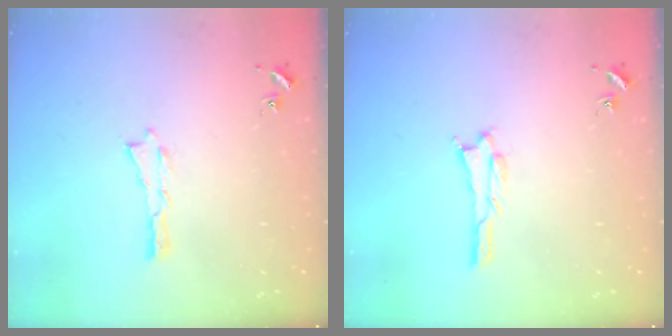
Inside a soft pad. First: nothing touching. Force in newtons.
{"total": 1.1, "press": 1.1, "slide": 0.1}